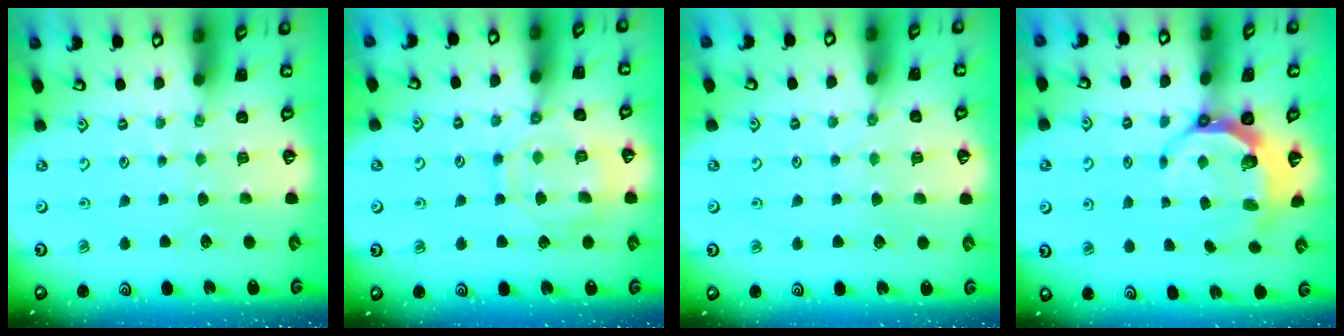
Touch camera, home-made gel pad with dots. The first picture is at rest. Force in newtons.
{"total": 11.8, "press": 11.7, "slide": 1.1}
{"total": 2.9, "press": 2.9, "slide": 0.2}
{"total": 6.4, "press": 5.1, "slide": 3.8}